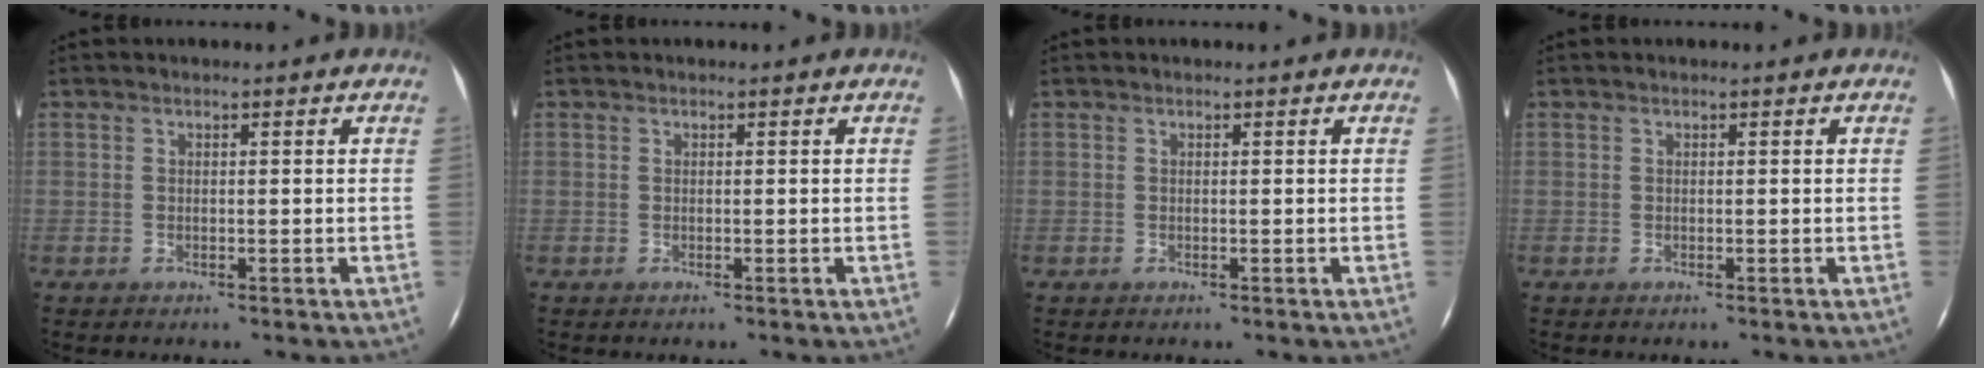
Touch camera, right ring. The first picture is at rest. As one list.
[{"total": 0.0}, {"total": 0.0}, {"total": 0.0}]